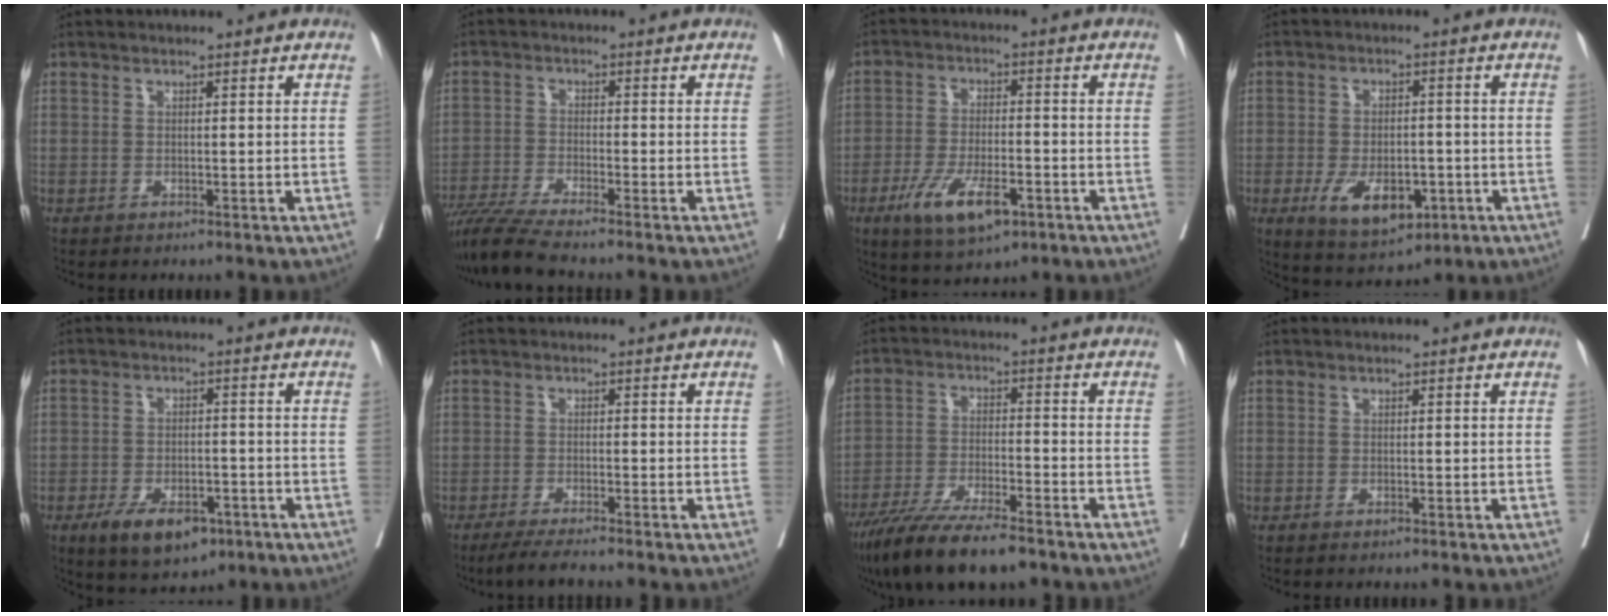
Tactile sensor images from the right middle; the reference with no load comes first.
{"total": 7.0, "force": [-6.1, -1.3, 3.1], "torque": [-0.051, -0.025, -0.113]}
{"total": 9.4, "force": [-4.7, 3.2, 7.5], "torque": [-0.144, -0.014, -0.075]}
{"total": 9.0, "force": [-3.4, 4.5, 6.9], "torque": [-0.118, -0.011, -0.043]}
{"total": 8.5, "force": [-4.9, 4.2, 5.6], "torque": [-0.090, -0.005, -0.072]}
{"total": 4.3, "force": [-3.6, -0.5, 2.2], "torque": [-0.038, -0.013, -0.066]}
{"total": 13.5, "force": [-10.6, 2.2, 8.0], "torque": [-0.137, -0.033, -0.182]}
{"total": 0.0}